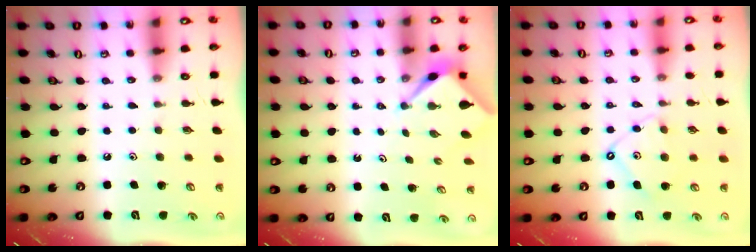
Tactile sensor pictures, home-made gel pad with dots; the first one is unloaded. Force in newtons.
{"total": 2.6, "press": 2.5, "slide": 0.2}
{"total": 9.2, "press": 9.2, "slide": 0.7}